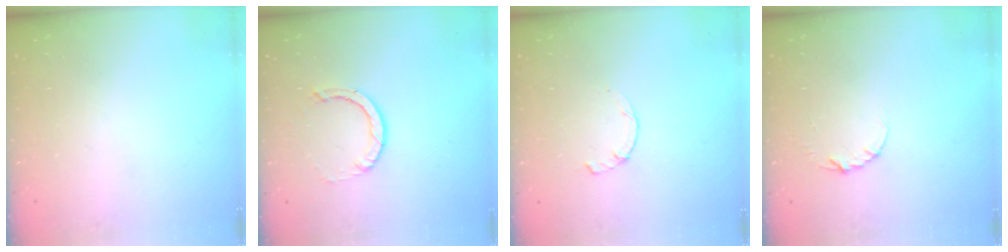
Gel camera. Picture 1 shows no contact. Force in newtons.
{"total": 2.9, "press": 2.9, "slide": 0.2}
{"total": 1.7, "press": 1.7, "slide": 0.3}
{"total": 3.5, "press": 3.4, "slide": 0.4}